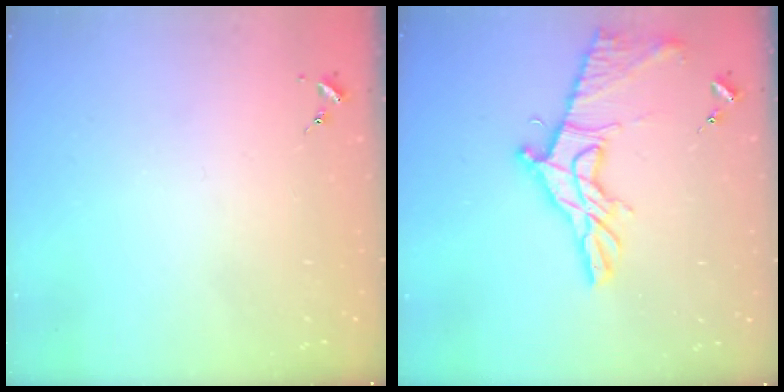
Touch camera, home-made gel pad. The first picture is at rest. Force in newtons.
{"total": 16.7, "press": 16.7, "slide": 0.7}